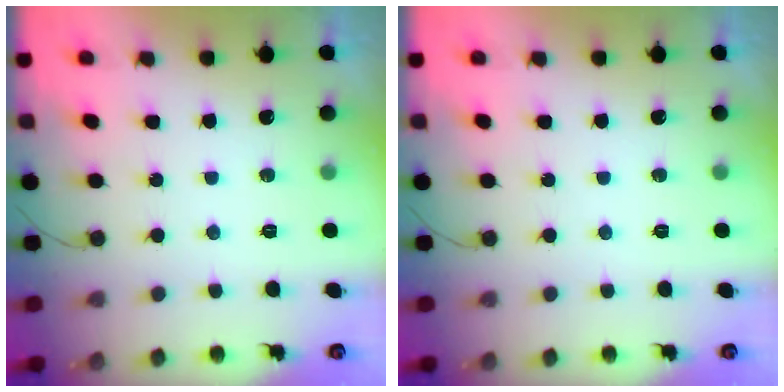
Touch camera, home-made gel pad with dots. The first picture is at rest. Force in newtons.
{"total": 0.0}